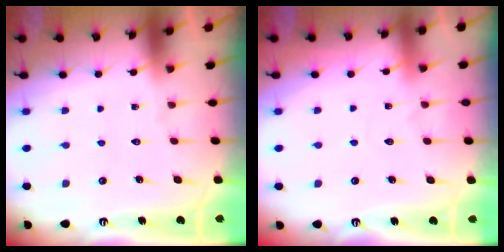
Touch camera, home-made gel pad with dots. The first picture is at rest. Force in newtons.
{"total": 2.7, "press": 2.7, "slide": 0.3}